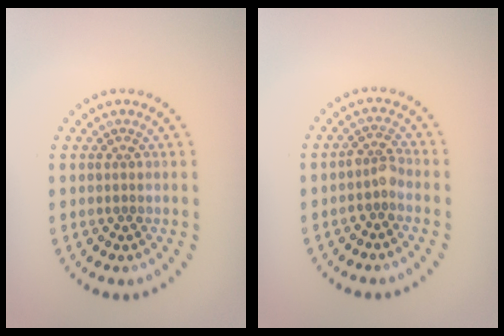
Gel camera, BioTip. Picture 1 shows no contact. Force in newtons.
{"total": 1.7, "press": 1.4, "slide": 1.0}